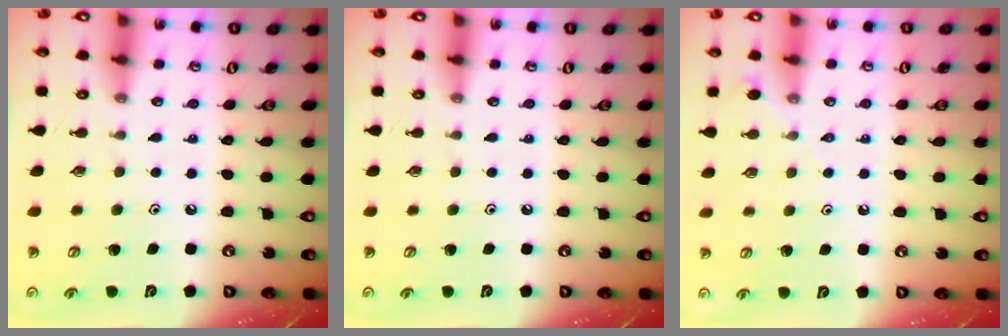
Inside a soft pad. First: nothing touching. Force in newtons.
{"total": 0.0}
{"total": 3.6, "press": 3.6, "slide": 0.7}